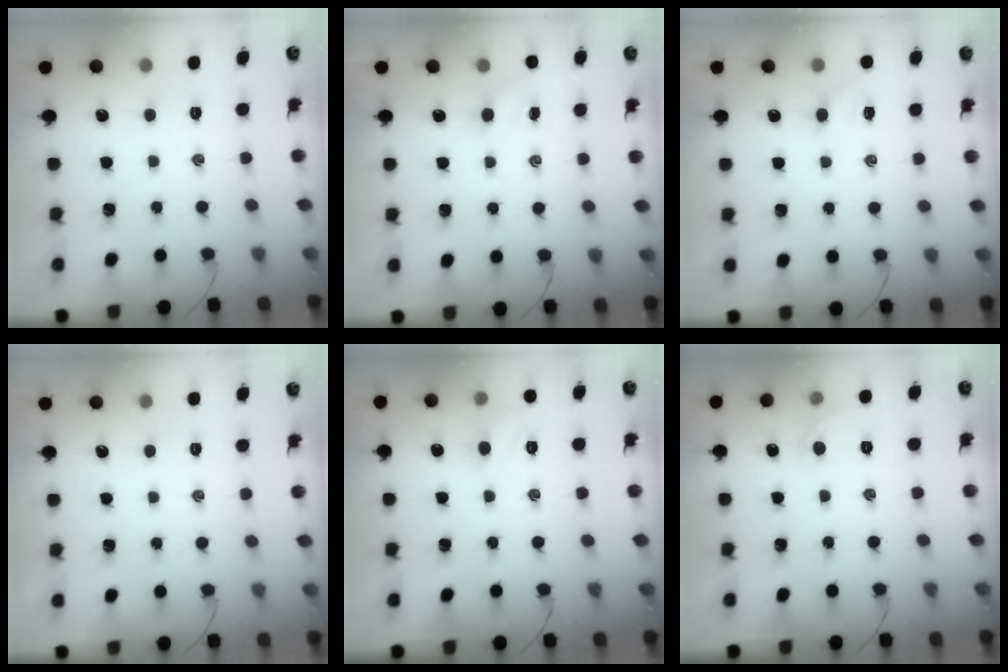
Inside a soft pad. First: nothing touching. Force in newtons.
{"total": 3.5, "press": 3.5, "slide": 0.8}
{"total": 2.3, "press": 2.2, "slide": 0.8}
{"total": 0.0}
{"total": 5.6, "press": 5.3, "slide": 1.9}
{"total": 4.6, "press": 4.3, "slide": 1.6}